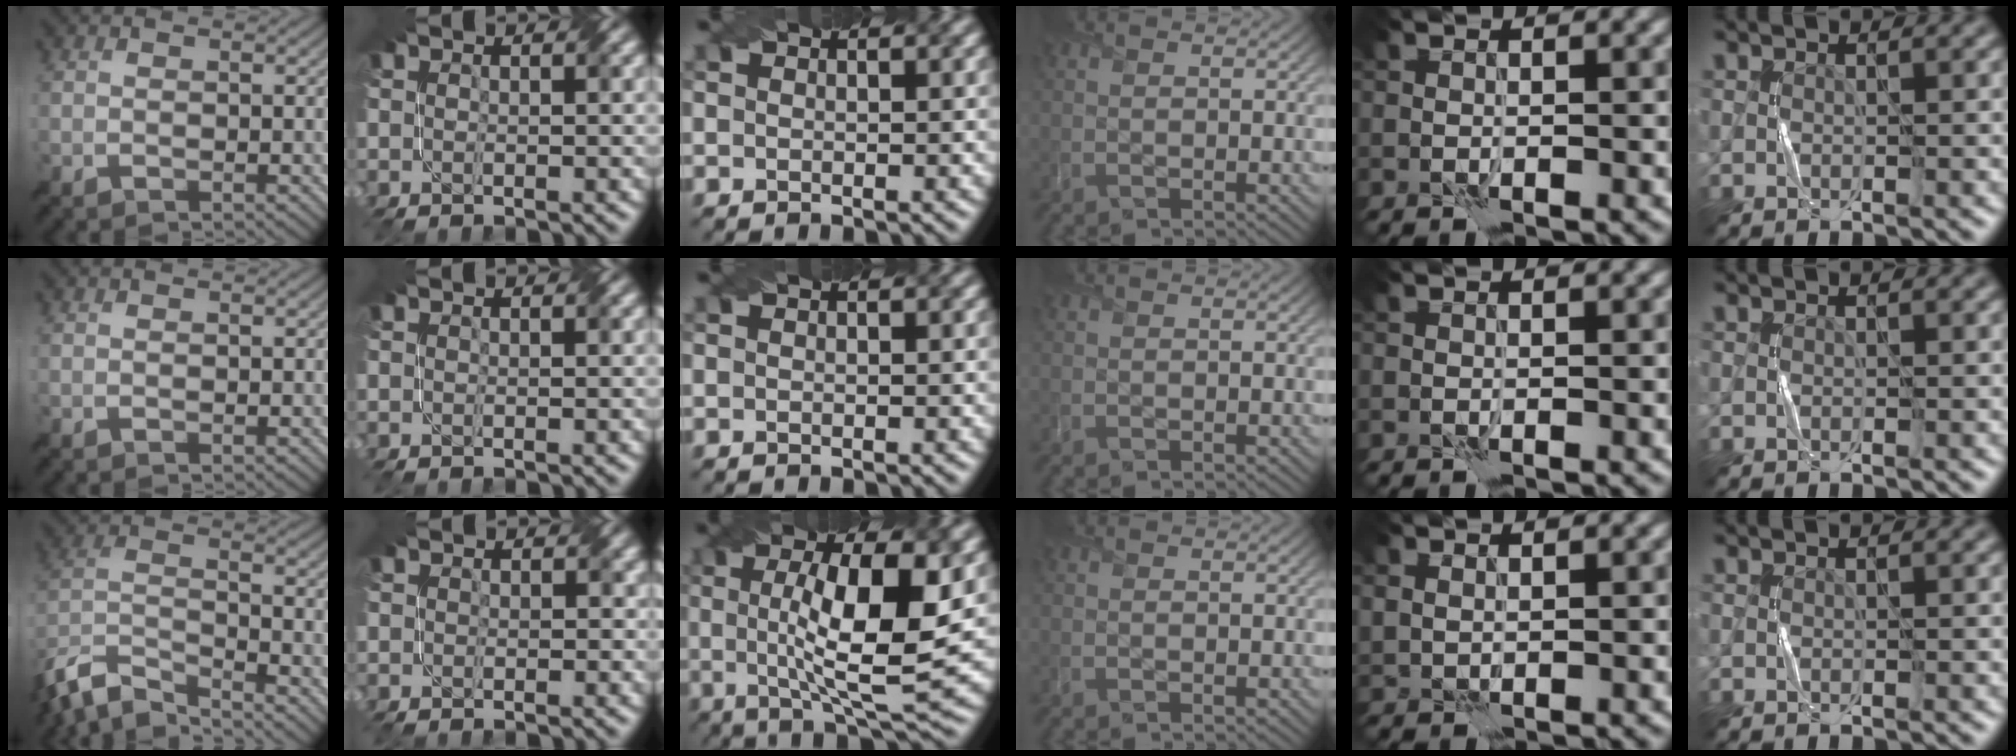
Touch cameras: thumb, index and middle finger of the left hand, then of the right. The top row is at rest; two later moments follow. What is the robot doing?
{"motion": "twist", "object": "screw"}